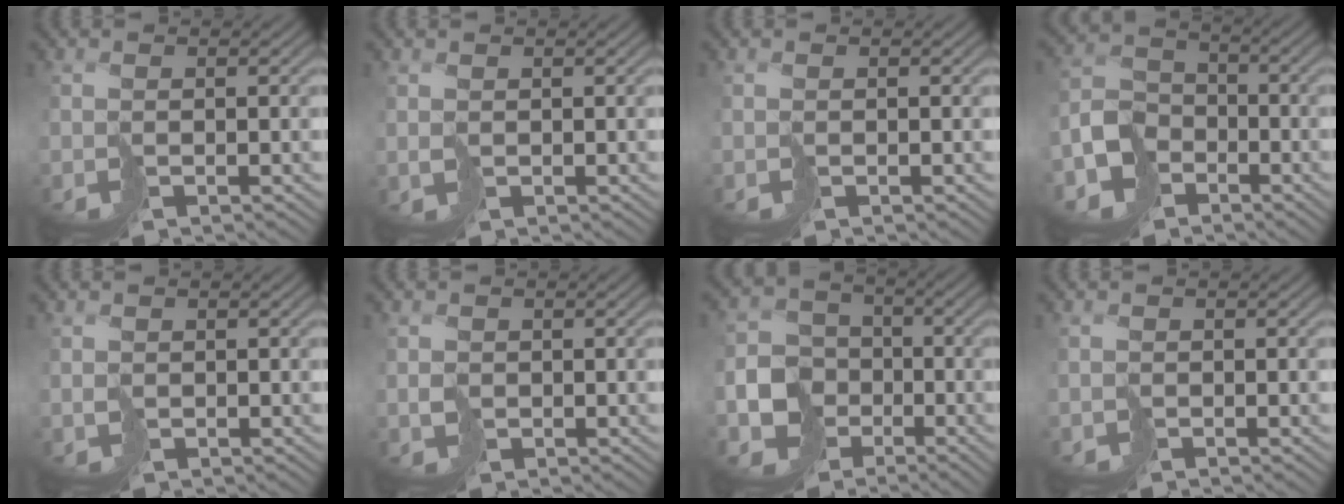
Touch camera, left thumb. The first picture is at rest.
{"total": 0.7, "force": [0.2, 0.6, 0.0], "torque": [-0.006, -0.005, 0.007]}
{"total": 0.0}
{"total": 7.2, "force": [-4.4, 5.2, 2.3], "torque": [-0.048, -0.011, -0.097]}
{"total": 0.8, "force": [0.1, 0.8, 0.0], "torque": [-0.004, -0.006, 0.003]}
{"total": 1.6, "force": [0.0, 1.6, 0.3], "torque": [-0.007, -0.005, 0.000]}
{"total": 6.6, "force": [-3.0, 5.6, 2.0], "torque": [-0.038, -0.009, -0.067]}
{"total": 1.0, "force": [-0.5, 0.8, 0.1], "torque": [-0.005, -0.005, -0.011]}